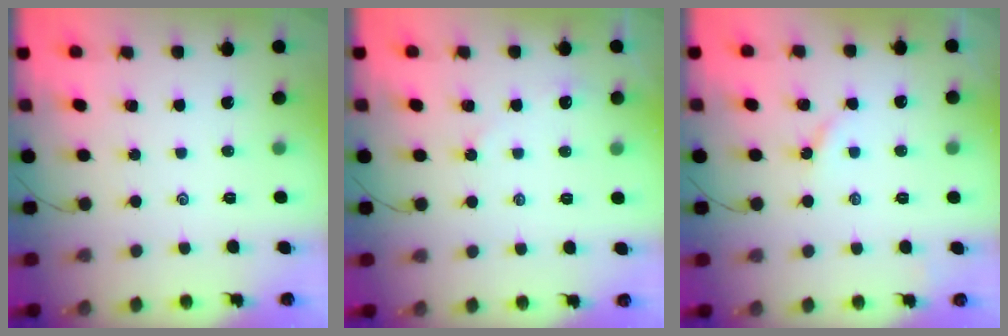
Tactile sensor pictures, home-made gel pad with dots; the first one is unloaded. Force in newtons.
{"total": 2.3, "press": 2.3, "slide": 0.3}
{"total": 2.5, "press": 2.5, "slide": 0.3}